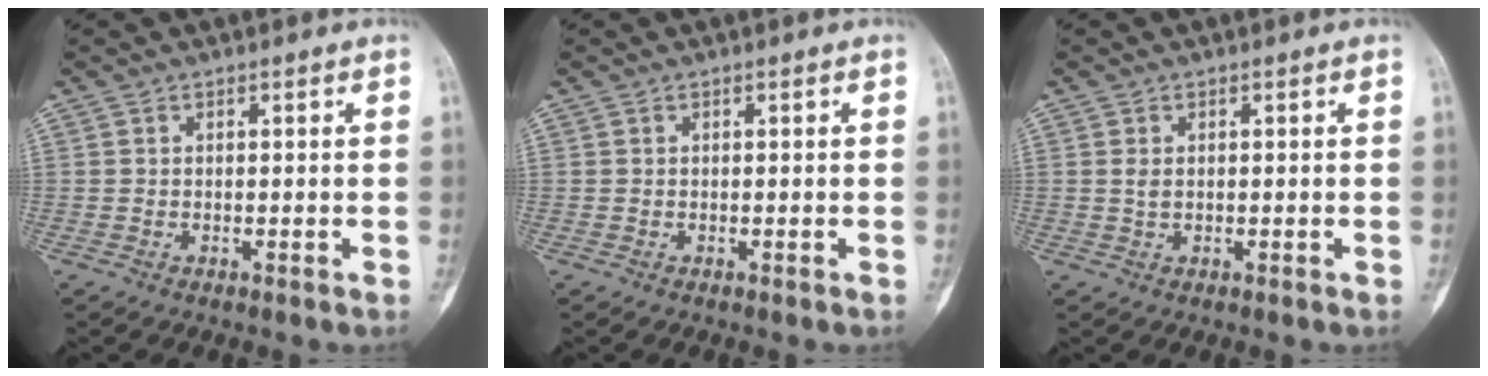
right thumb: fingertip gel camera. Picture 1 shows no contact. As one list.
[{"total": 0.0}, {"total": 1.1, "force": [0.2, 0.6, 0.8], "torque": [-0.014, 0.000, 0.006]}]